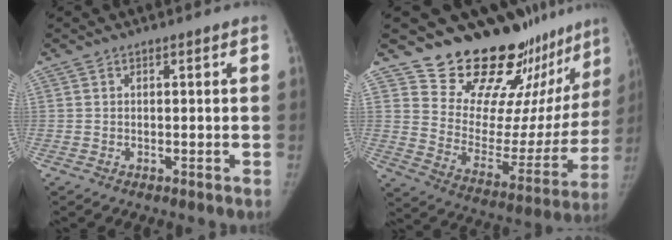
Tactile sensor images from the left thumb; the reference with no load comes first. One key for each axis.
{"total": 23.8, "fx": 21.2, "fy": 7.9, "fz": 7.6, "tx": -0.055, "ty": -0.179, "tz": 0.293}